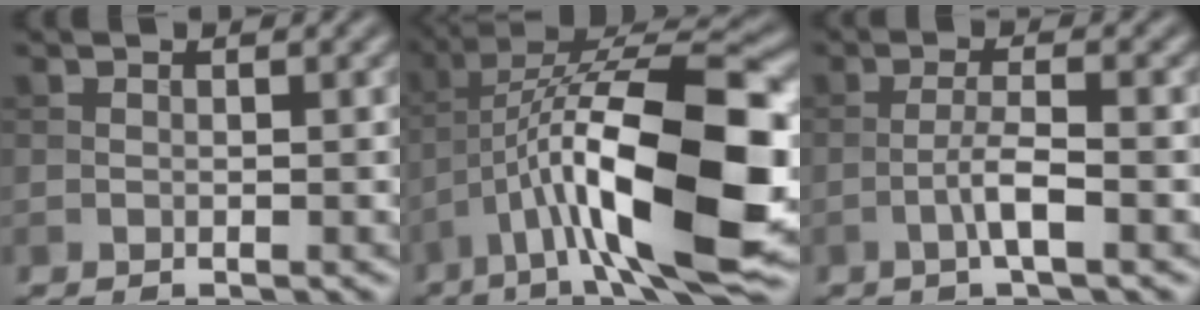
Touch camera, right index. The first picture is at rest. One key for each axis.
{"total": 15.4, "fx": -3.8, "fy": 4.8, "fz": 14.2, "tx": -0.245, "ty": 0.016, "tz": -0.058}
{"total": 2.7, "fx": -1.1, "fy": 0.3, "fz": 2.5, "tx": -0.047, "ty": 0.009, "tz": -0.026}